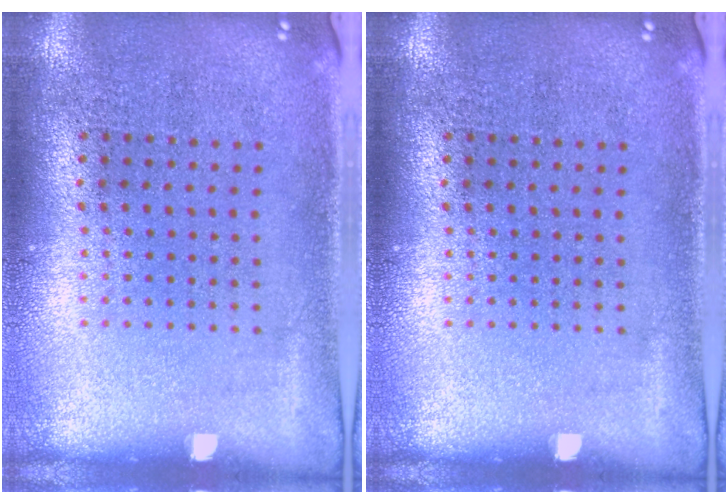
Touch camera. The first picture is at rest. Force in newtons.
{"total": 0.0}